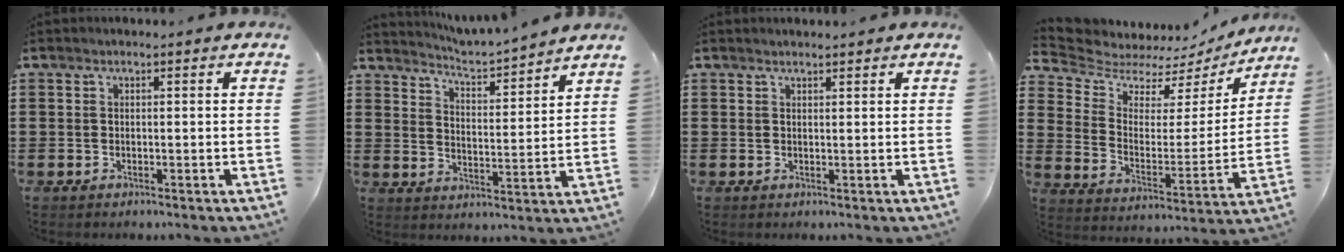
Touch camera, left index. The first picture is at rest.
{"total": 3.8, "force": [3.7, -0.8, 0.4], "torque": [-0.029, -0.037, 0.056]}
{"total": 1.0, "force": [1.0, 0.1, 0.1], "torque": [-0.003, -0.001, 0.019]}
{"total": 6.0, "force": [5.3, 2.4, 1.3], "torque": [-0.061, -0.039, 0.091]}